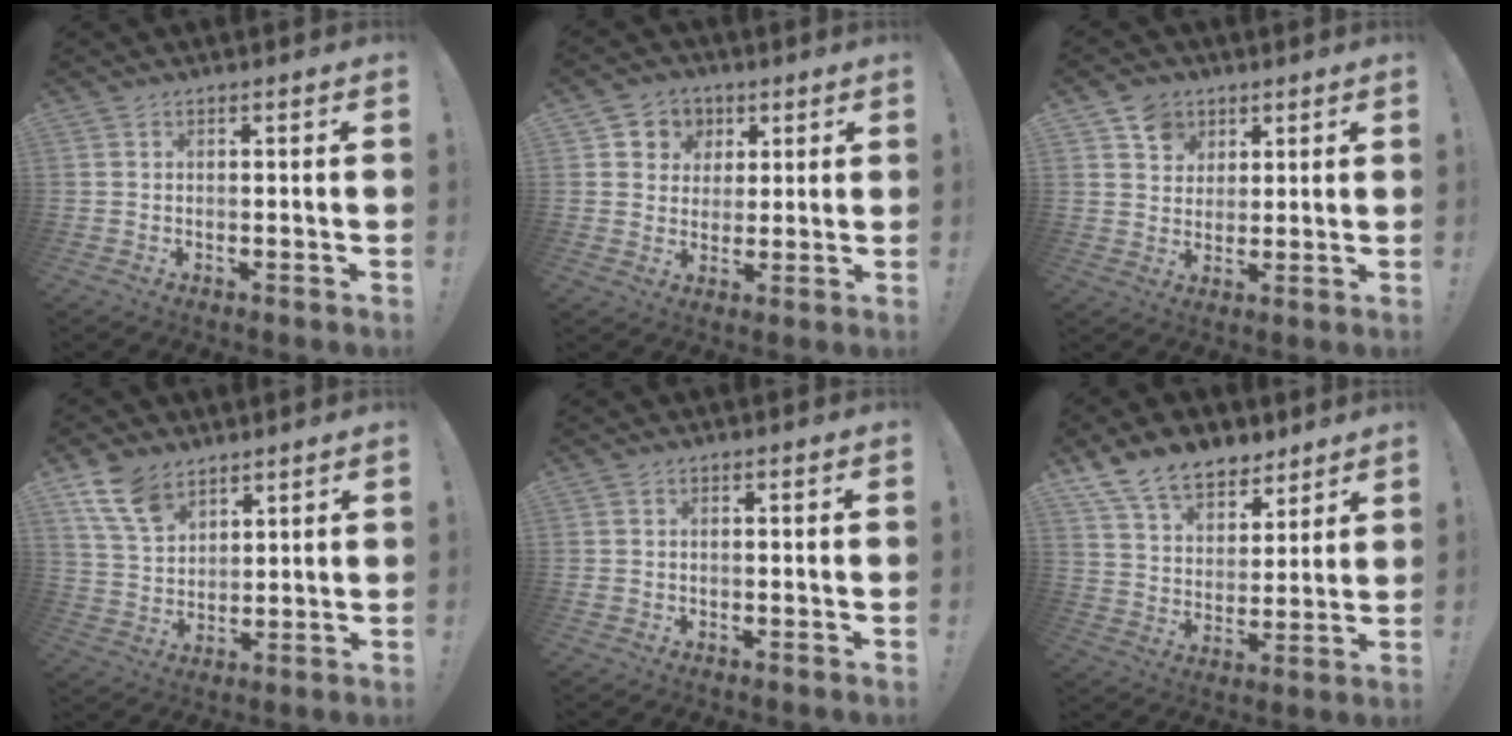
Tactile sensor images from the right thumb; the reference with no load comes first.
{"total": 6.8, "force": [1.7, 6.5, 0.9], "torque": [-0.010, -0.010, 0.035]}
{"total": 7.4, "force": [4.0, 6.0, 1.7], "torque": [-0.018, -0.024, 0.077]}
{"total": 11.4, "force": [7.3, 7.1, 5.2], "torque": [-0.096, -0.034, 0.143]}
{"total": 0.6, "force": [-0.5, 0.3, 0.2], "torque": [-0.004, 0.000, -0.008]}
{"total": 13.2, "force": [10.0, 7.4, 4.7], "torque": [-0.085, -0.068, 0.189]}